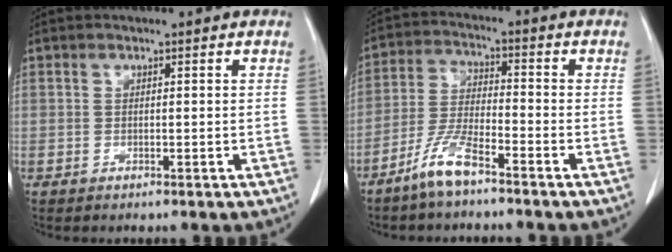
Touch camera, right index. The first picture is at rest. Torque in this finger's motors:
{"motor_torque": [0.21, -0.27, 0.15, 0.04]}